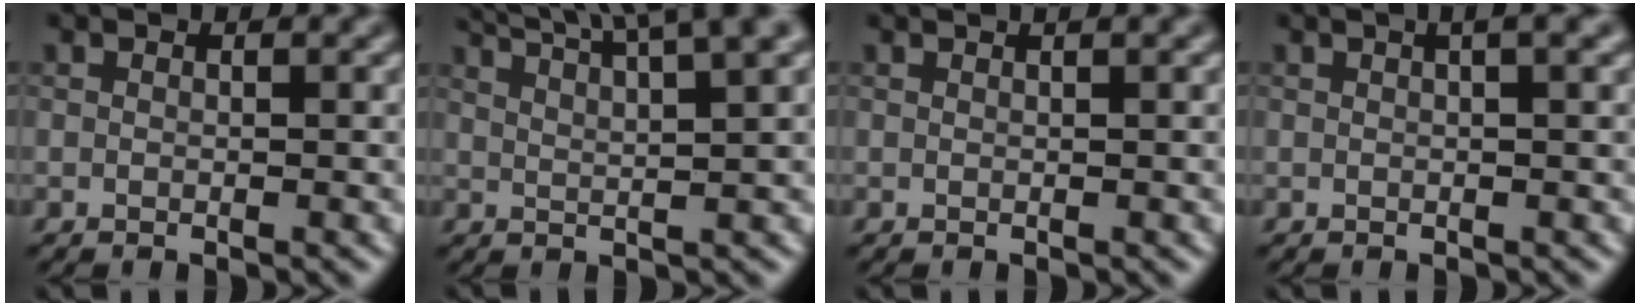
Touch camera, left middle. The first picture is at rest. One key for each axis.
{"total": 9.9, "fx": 7.3, "fy": 2.4, "fz": 6.2, "tx": -0.073, "ty": 0.040, "tz": 0.069}
{"total": 1.4, "fx": 0.9, "fy": 0.5, "fz": 0.9, "tx": -0.008, "ty": -0.002, "tz": 0.003}
{"total": 3.0, "fx": 1.3, "fy": 1.0, "fz": 2.5, "tx": -0.019, "ty": 0.001, "tz": 0.006}